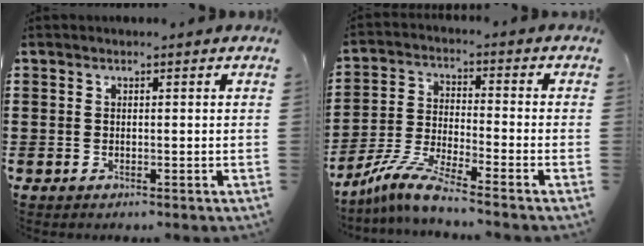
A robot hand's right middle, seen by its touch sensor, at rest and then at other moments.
{"total": 7.2, "force": [-6.3, 0.0, 3.6], "torque": [-0.088, -0.012, -0.128]}